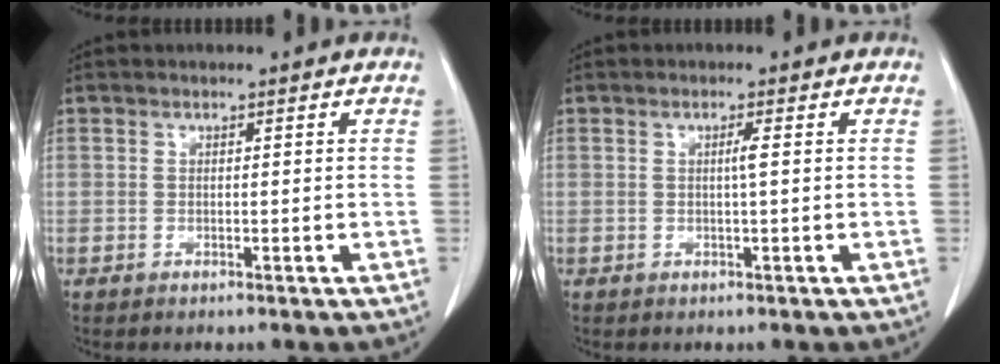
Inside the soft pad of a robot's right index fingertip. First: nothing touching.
{"total": 1.2, "force": [0.1, -0.2, 1.2], "torque": [-0.022, 0.001, 0.000]}